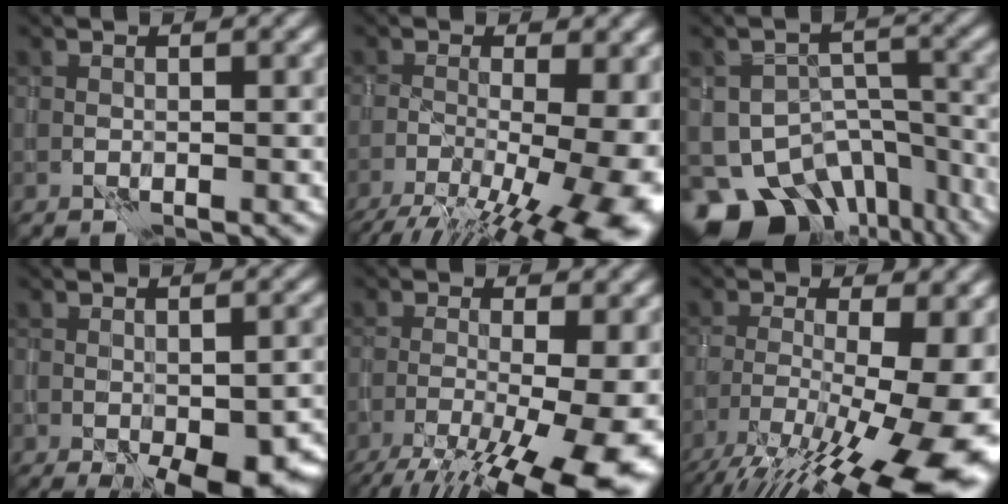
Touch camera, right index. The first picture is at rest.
{"total": 14.2, "force": [-6.1, 5.0, 11.9], "torque": [-0.158, -0.011, -0.084]}
{"total": 11.7, "force": [-8.6, 6.7, 4.1], "torque": [-0.052, -0.010, -0.119]}
{"total": 8.4, "force": [-4.1, 4.0, 6.1], "torque": [-0.092, -0.028, -0.042]}
{"total": 13.2, "force": [-6.1, 3.8, 11.1], "torque": [-0.167, -0.009, -0.090]}
{"total": 16.5, "force": [-7.8, 4.9, 13.7], "torque": [-0.212, -0.011, -0.117]}